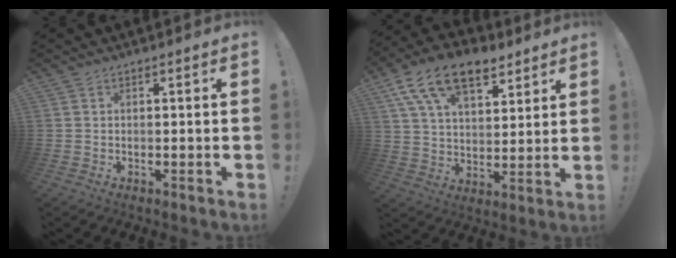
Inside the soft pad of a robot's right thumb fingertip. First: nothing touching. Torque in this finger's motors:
{"motor_torque": [0.00, 2.44, 0.66, -0.11, 0.46]}